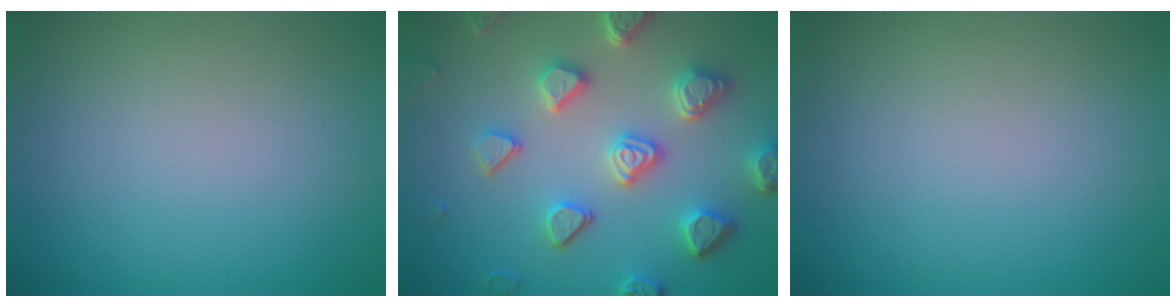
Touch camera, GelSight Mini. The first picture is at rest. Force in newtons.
{"total": 5.8, "press": 5.0, "slide": 3.0}
{"total": 0.0}